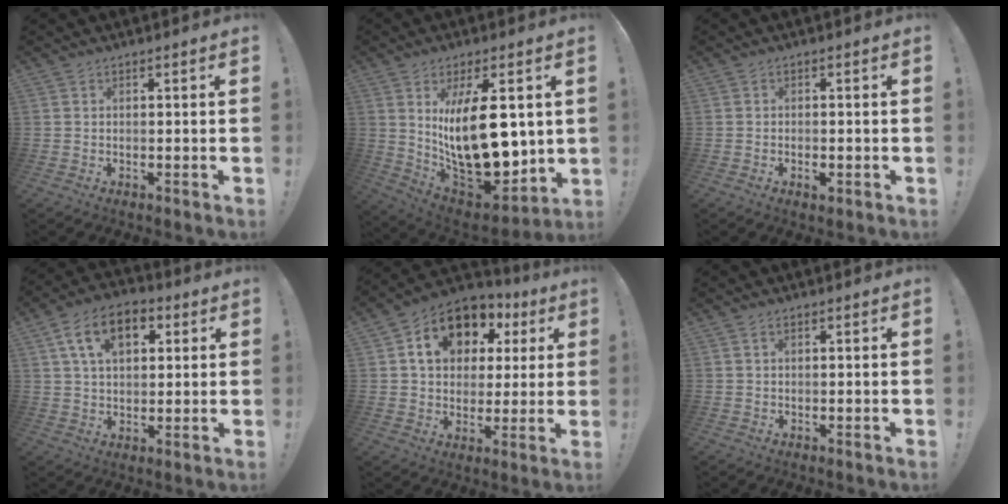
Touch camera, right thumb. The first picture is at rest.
{"total": 22.1, "force": [3.7, 9.7, 19.5], "torque": [-0.353, -0.041, 0.067]}
{"total": 1.5, "force": [-0.8, 0.9, 0.8], "torque": [-0.007, 0.004, -0.014]}
{"total": 13.5, "force": [4.9, 8.8, 9.0], "torque": [-0.142, 0.004, 0.092]}
{"total": 15.3, "force": [6.1, 11.1, 8.6], "torque": [-0.131, -0.016, 0.114]}
{"total": 1.1, "force": [0.6, 0.7, 0.7], "torque": [-0.008, 0.000, 0.009]}